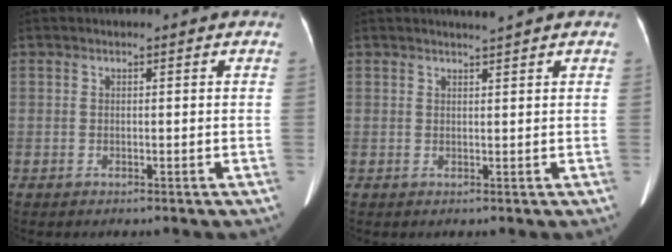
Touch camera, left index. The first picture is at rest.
{"total": 1.7, "force": [1.5, -0.4, 0.5], "torque": [-0.008, 0.001, 0.027]}